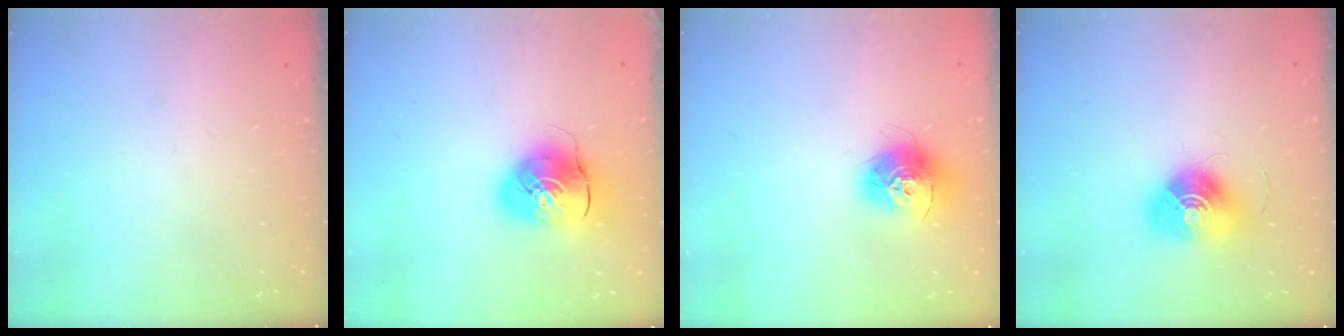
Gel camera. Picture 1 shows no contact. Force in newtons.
{"total": 10.8, "press": 10.6, "slide": 2.0}
{"total": 13.9, "press": 13.9, "slide": 1.3}
{"total": 13.1, "press": 13.1, "slide": 0.5}